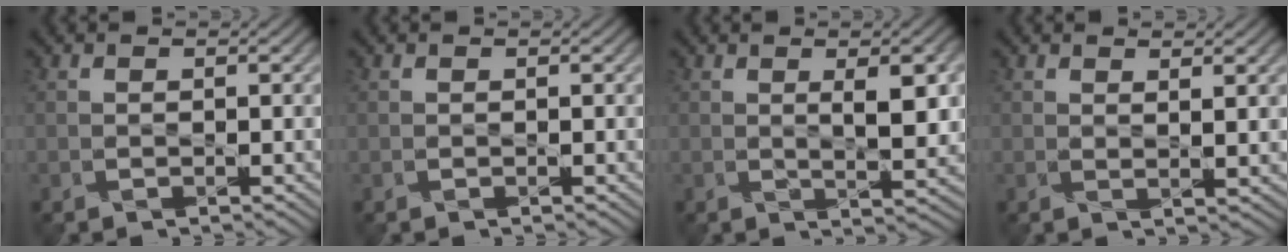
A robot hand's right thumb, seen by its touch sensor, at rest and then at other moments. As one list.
[{"total": 0.0}, {"total": 4.6, "force": [1.1, 1.3, 4.2], "torque": [-0.065, -0.002, 0.030]}, {"total": 2.0, "force": [1.7, 0.1, 1.0], "torque": [-0.020, -0.002, 0.036]}]